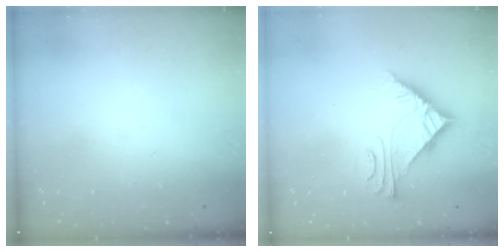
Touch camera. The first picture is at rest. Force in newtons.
{"total": 7.3, "press": 7.3, "slide": 0.5}